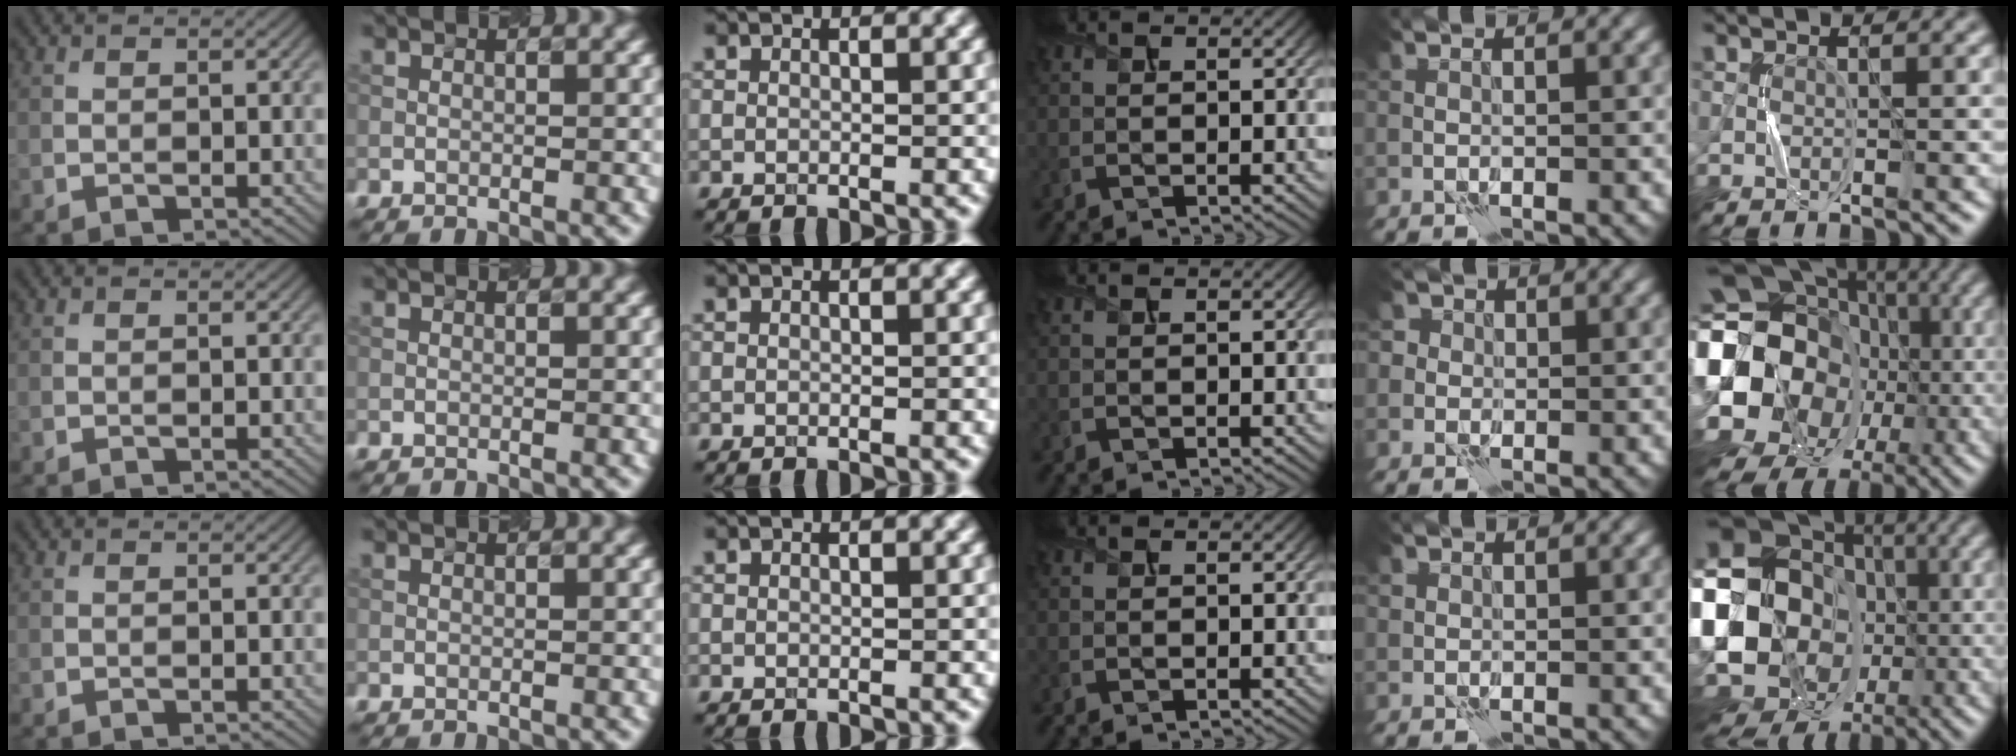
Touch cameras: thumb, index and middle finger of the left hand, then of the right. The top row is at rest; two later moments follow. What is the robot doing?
{"motion": "press", "object": "button"}